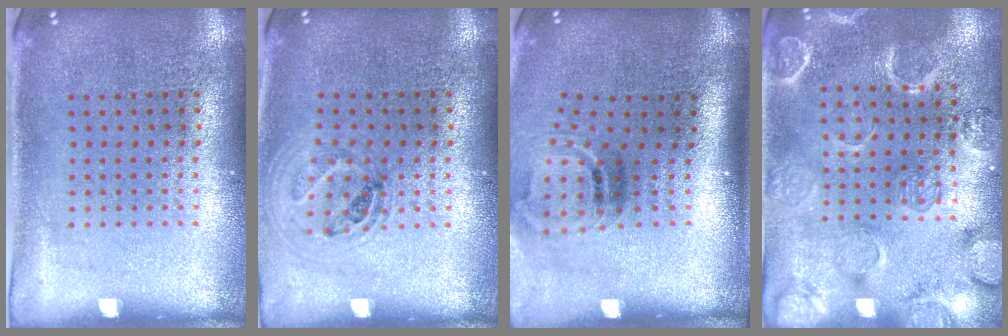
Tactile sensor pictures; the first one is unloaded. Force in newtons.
{"total": 1.0, "press": 1.0, "slide": 0.2}
{"total": 1.9, "press": 1.2, "slide": 1.5}
{"total": 2.3, "press": 2.3, "slide": 0.5}